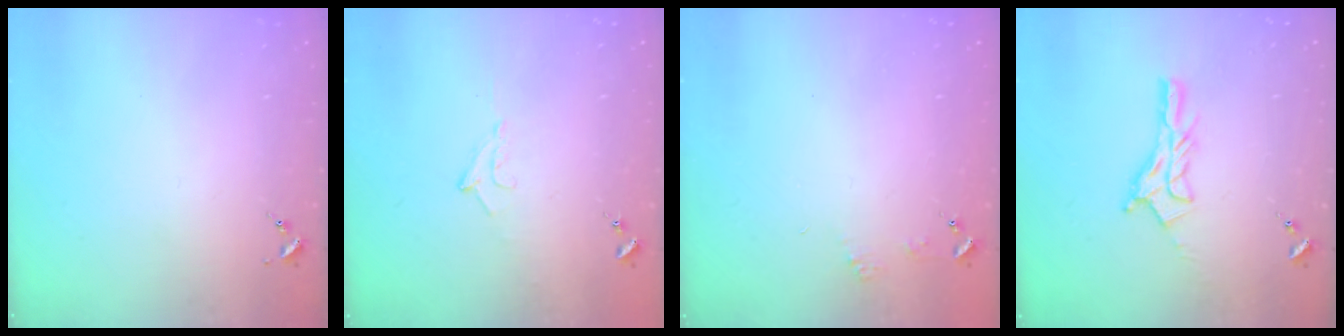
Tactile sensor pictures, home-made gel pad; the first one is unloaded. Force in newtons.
{"total": 7.1, "press": 7.0, "slide": 1.2}
{"total": 3.8, "press": 3.8, "slide": 0.4}
{"total": 11.1, "press": 11.0, "slide": 0.8}